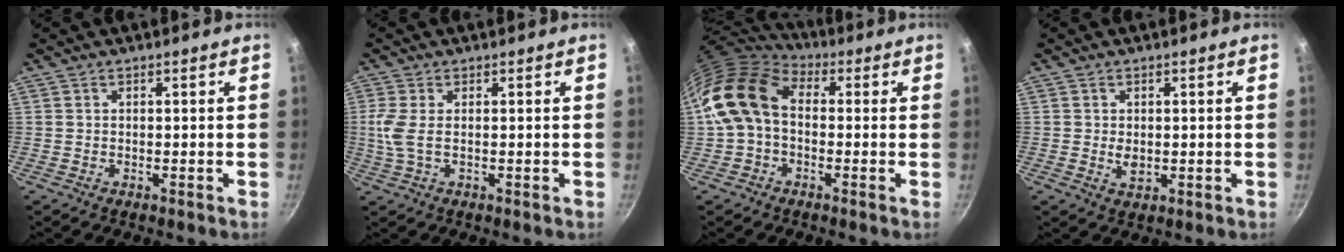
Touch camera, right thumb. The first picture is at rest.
{"total": 4.4, "force": [0.3, 1.6, 4.1], "torque": [-0.103, 0.001, 0.006]}
{"total": 13.2, "force": [0.4, 9.8, 8.8], "torque": [-0.144, 0.029, -0.012]}
{"total": 2.5, "force": [0.0, 1.7, 1.8], "torque": [-0.032, -0.004, 0.004]}